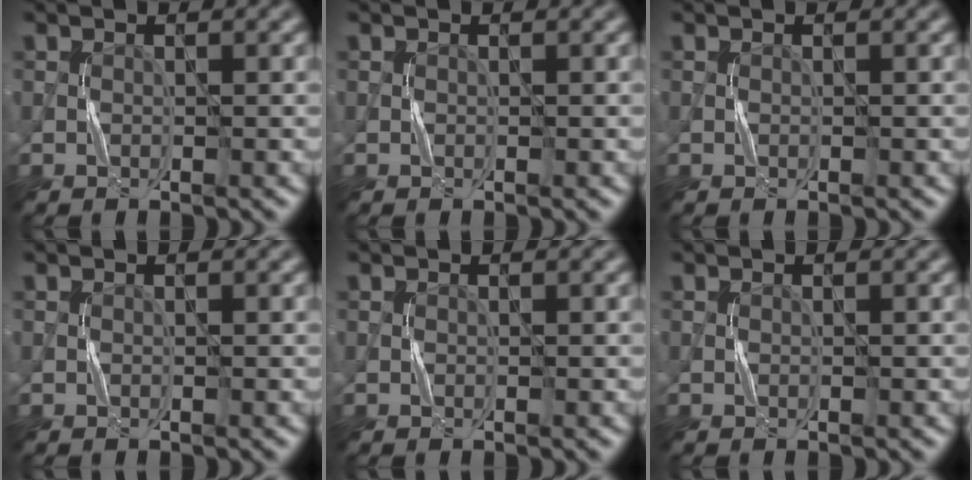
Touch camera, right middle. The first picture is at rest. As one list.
[{"total": 0.0}, {"total": 0.0}, {"total": 0.0}, {"total": 0.0}, {"total": 0.0}]